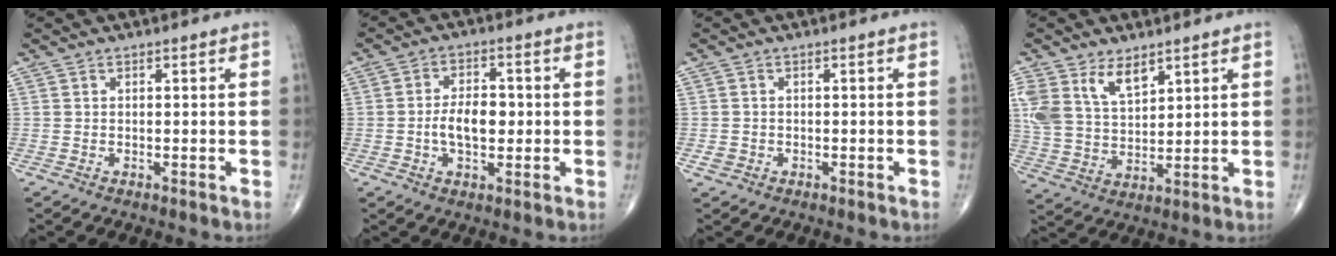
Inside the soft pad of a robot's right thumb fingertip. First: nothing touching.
{"total": 7.1, "force": [-0.6, 4.1, 5.8], "torque": [-0.094, 0.011, -0.013]}
{"total": 1.5, "force": [-0.5, 1.4, 0.5], "torque": [-0.008, 0.004, -0.007]}
{"total": 10.6, "force": [6.0, 5.8, 6.5], "torque": [-0.116, -0.023, 0.130]}